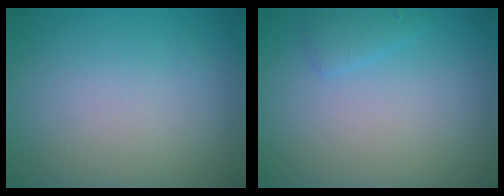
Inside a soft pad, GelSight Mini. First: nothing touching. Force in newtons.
{"total": 1.2, "press": 1.2, "slide": 0.1}